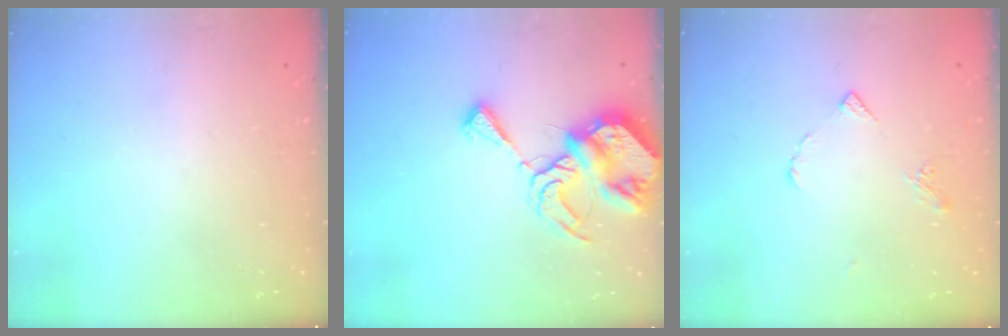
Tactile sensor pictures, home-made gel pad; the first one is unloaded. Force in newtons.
{"total": 10.4, "press": 10.3, "slide": 1.3}
{"total": 5.6, "press": 5.5, "slide": 0.7}